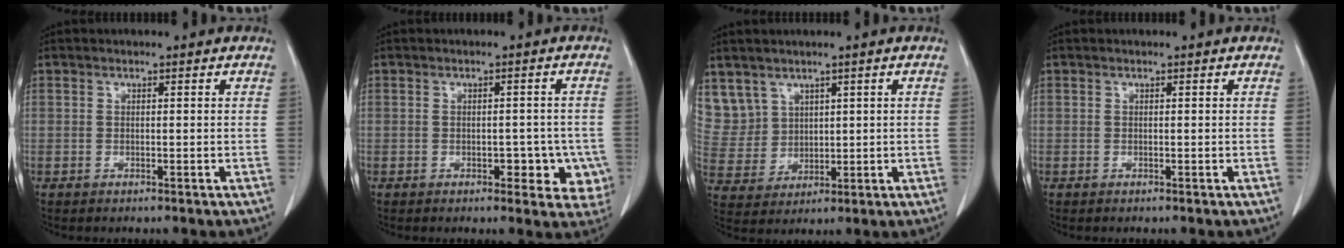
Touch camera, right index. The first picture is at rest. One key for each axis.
{"total": 5.9, "fx": -1.8, "fy": 3.2, "fz": 4.6, "tx": -0.033, "ty": 0.009, "tz": -0.017}
{"total": 8.7, "fx": 5.1, "fy": 7.1, "fz": 0.8, "tx": -0.033, "ty": 0.026, "tz": 0.129}
{"total": 0.0}